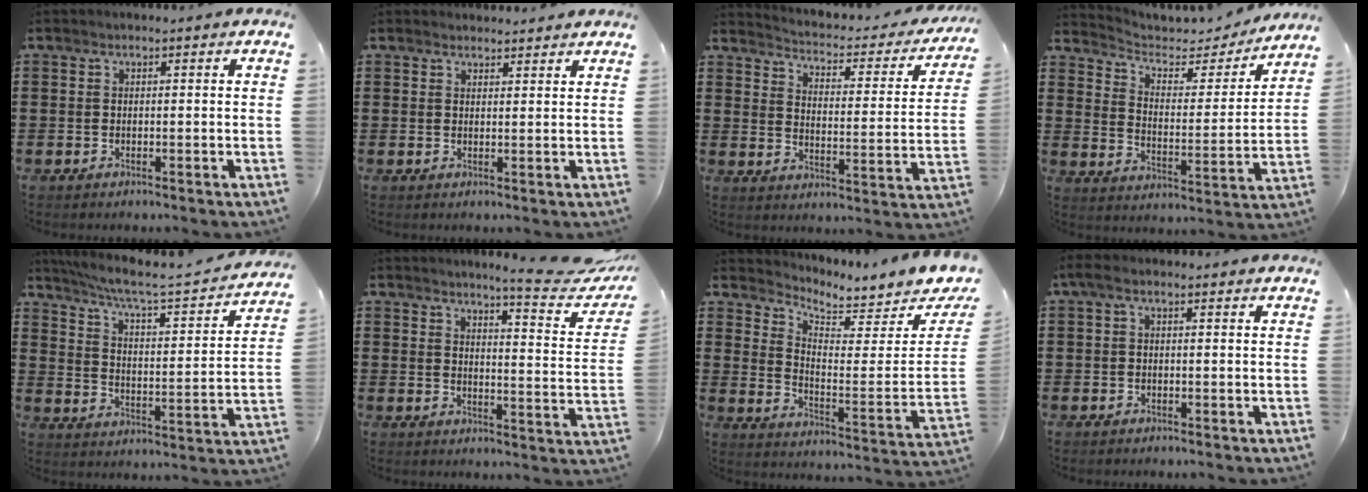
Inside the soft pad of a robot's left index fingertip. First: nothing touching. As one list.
[{"total": 1.7, "force": [1.7, 0.3, 0.0], "torque": [-0.005, 0.001, 0.034]}, {"total": 2.4, "force": [2.2, 0.3, 0.7], "torque": [-0.033, -0.025, 0.027]}, {"total": 3.7, "force": [3.0, 1.7, 1.4], "torque": [-0.049, -0.020, 0.044]}, {"total": 5.1, "force": [4.1, -0.2, 2.9], "torque": [-0.077, -0.036, 0.060]}, {"total": 6.0, "force": [5.2, -0.6, 3.0], "torque": [-0.049, -0.043, 0.079]}, {"total": 4.7, "force": [4.4, 0.9, 1.2], "torque": [-0.046, -0.044, 0.071]}, {"total": 1.5, "force": [-0.1, 0.5, 1.4], "torque": [-0.021, -0.001, -0.006]}]